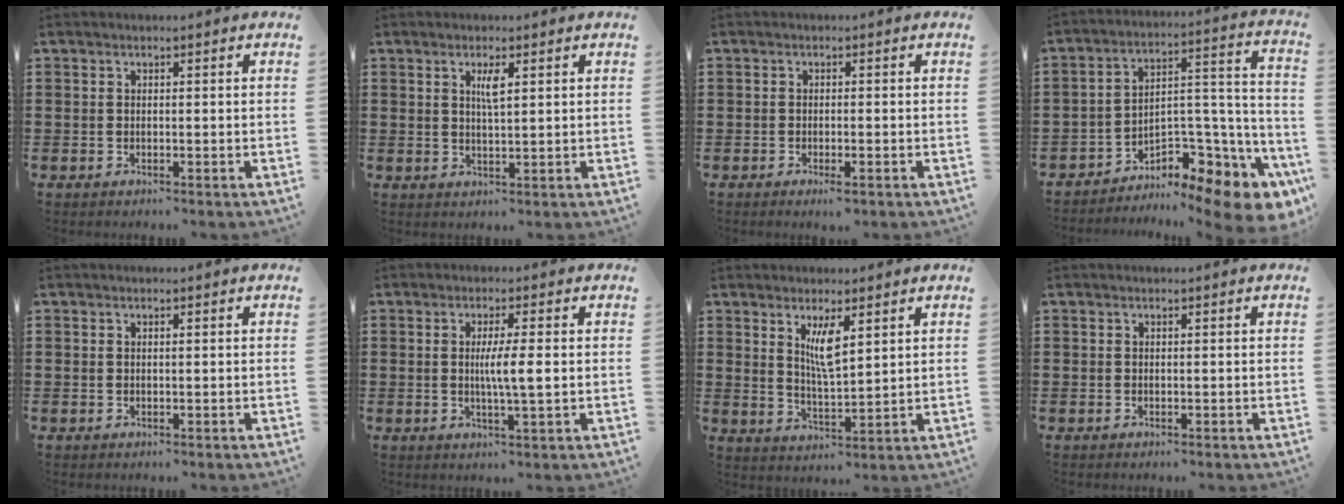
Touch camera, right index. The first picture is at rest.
{"total": 2.4, "force": [1.0, 0.4, 2.2], "torque": [-0.037, -0.001, 0.013]}
{"total": 1.2, "force": [-0.9, 0.1, 0.9], "torque": [-0.018, -0.005, -0.014]}
{"total": 7.3, "force": [-5.4, 3.9, 3.0], "torque": [-0.047, -0.001, -0.098]}
{"total": 0.6, "force": [0.1, 0.1, 0.6], "torque": [-0.012, -0.001, 0.003]}
{"total": 4.7, "force": [0.2, 0.2, 4.7], "torque": [-0.084, -0.005, 0.000]}
{"total": 5.1, "force": [2.4, 1.3, 4.3], "torque": [-0.083, -0.001, 0.040]}
{"total": 0.0}